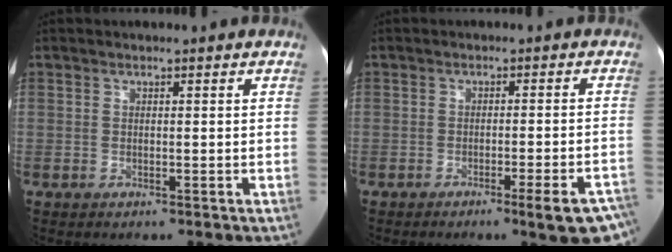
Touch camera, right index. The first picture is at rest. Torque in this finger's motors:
{"motor_torque": [0.12, -0.15, 0.12, 0.04]}